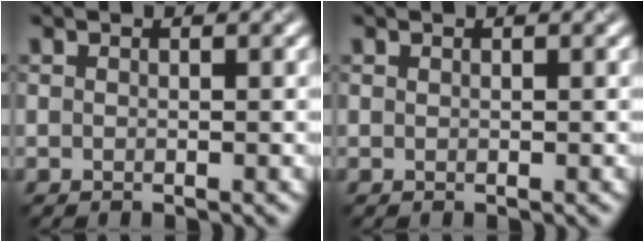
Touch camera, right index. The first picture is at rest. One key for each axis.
{"total": 0.0}